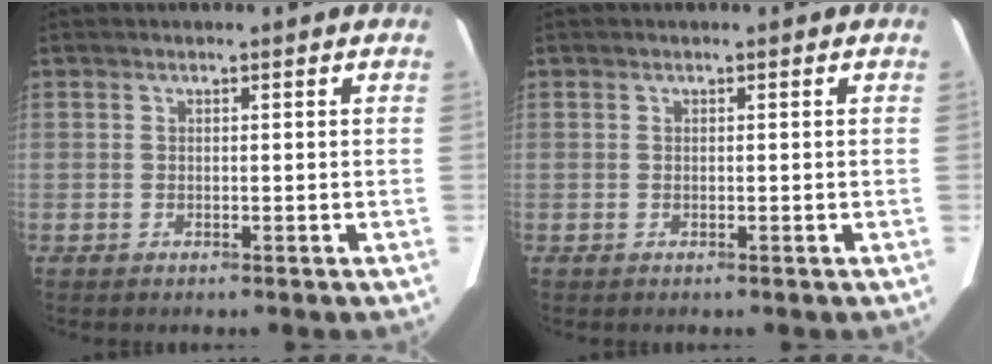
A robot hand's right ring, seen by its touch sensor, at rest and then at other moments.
{"total": 0.0}